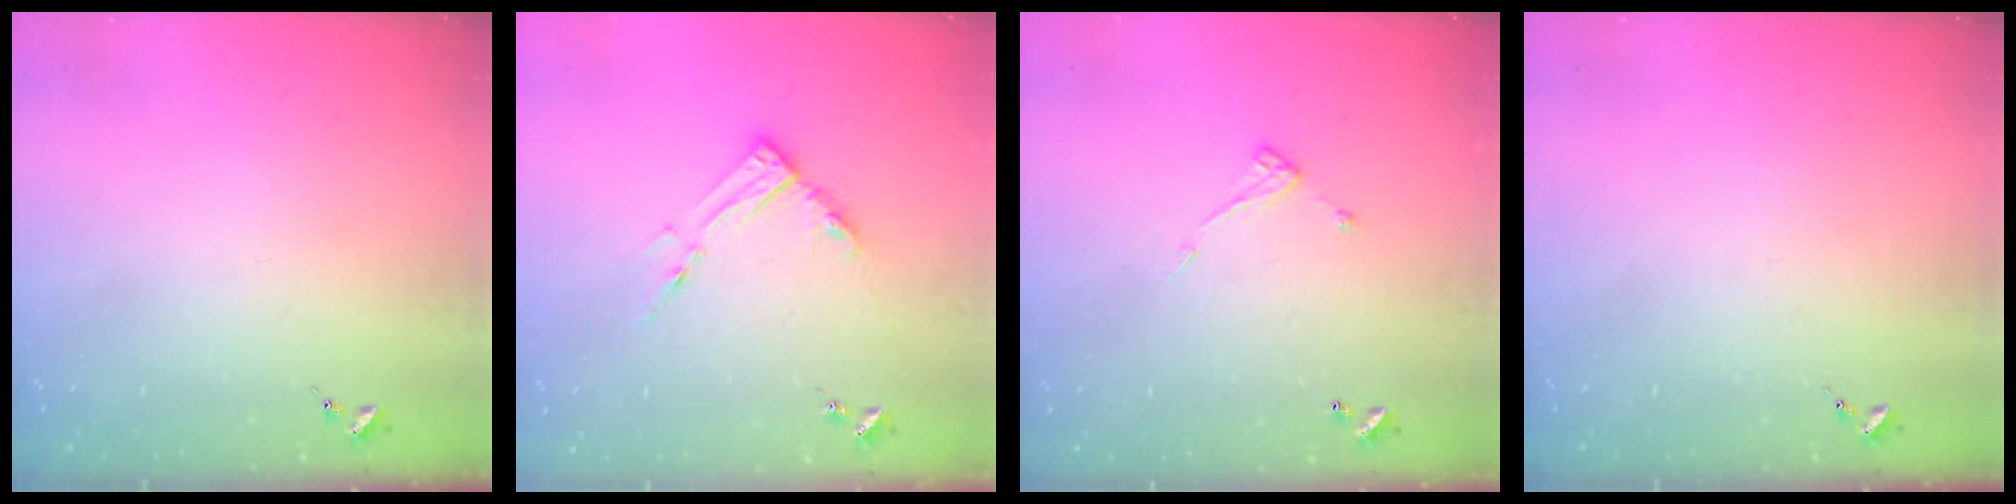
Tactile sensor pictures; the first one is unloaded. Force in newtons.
{"total": 9.3, "press": 9.2, "slide": 1.0}
{"total": 7.3, "press": 7.3, "slide": 0.5}
{"total": 0.0}